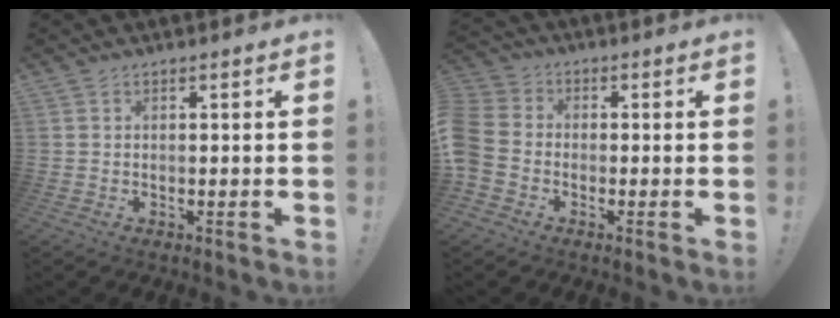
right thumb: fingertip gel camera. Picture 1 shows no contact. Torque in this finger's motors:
{"motor_torque": [1.42, 0.72, 0.77, -0.94, 0.40]}